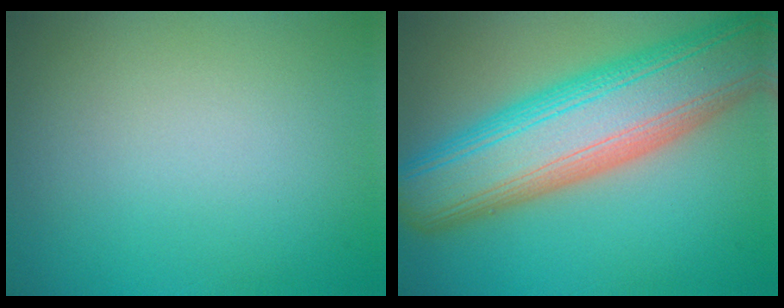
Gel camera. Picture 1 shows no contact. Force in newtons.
{"total": 12.5, "press": 12.5, "slide": 0.5}